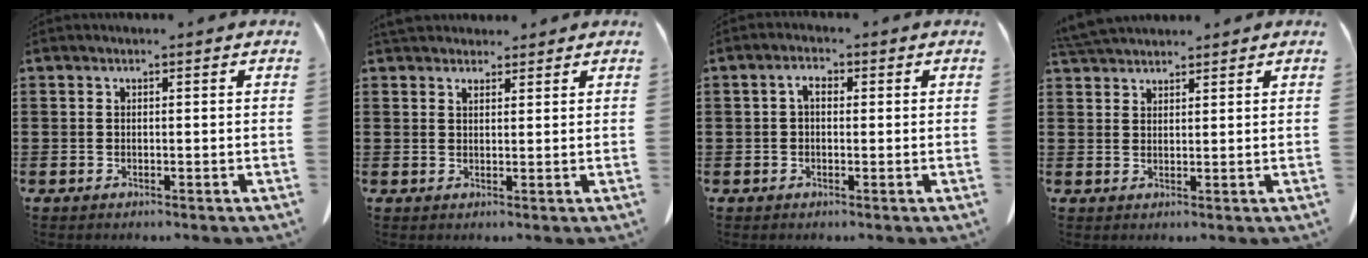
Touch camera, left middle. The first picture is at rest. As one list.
[{"total": 2.2, "force": [2.0, 0.7, 0.4], "torque": [-0.005, -0.005, 0.038]}, {"total": 2.9, "force": [0.2, 1.5, 2.5], "torque": [-0.053, 0.010, 0.002]}, {"total": 3.9, "force": [3.7, 0.6, 1.0], "torque": [-0.030, -0.007, 0.074]}]